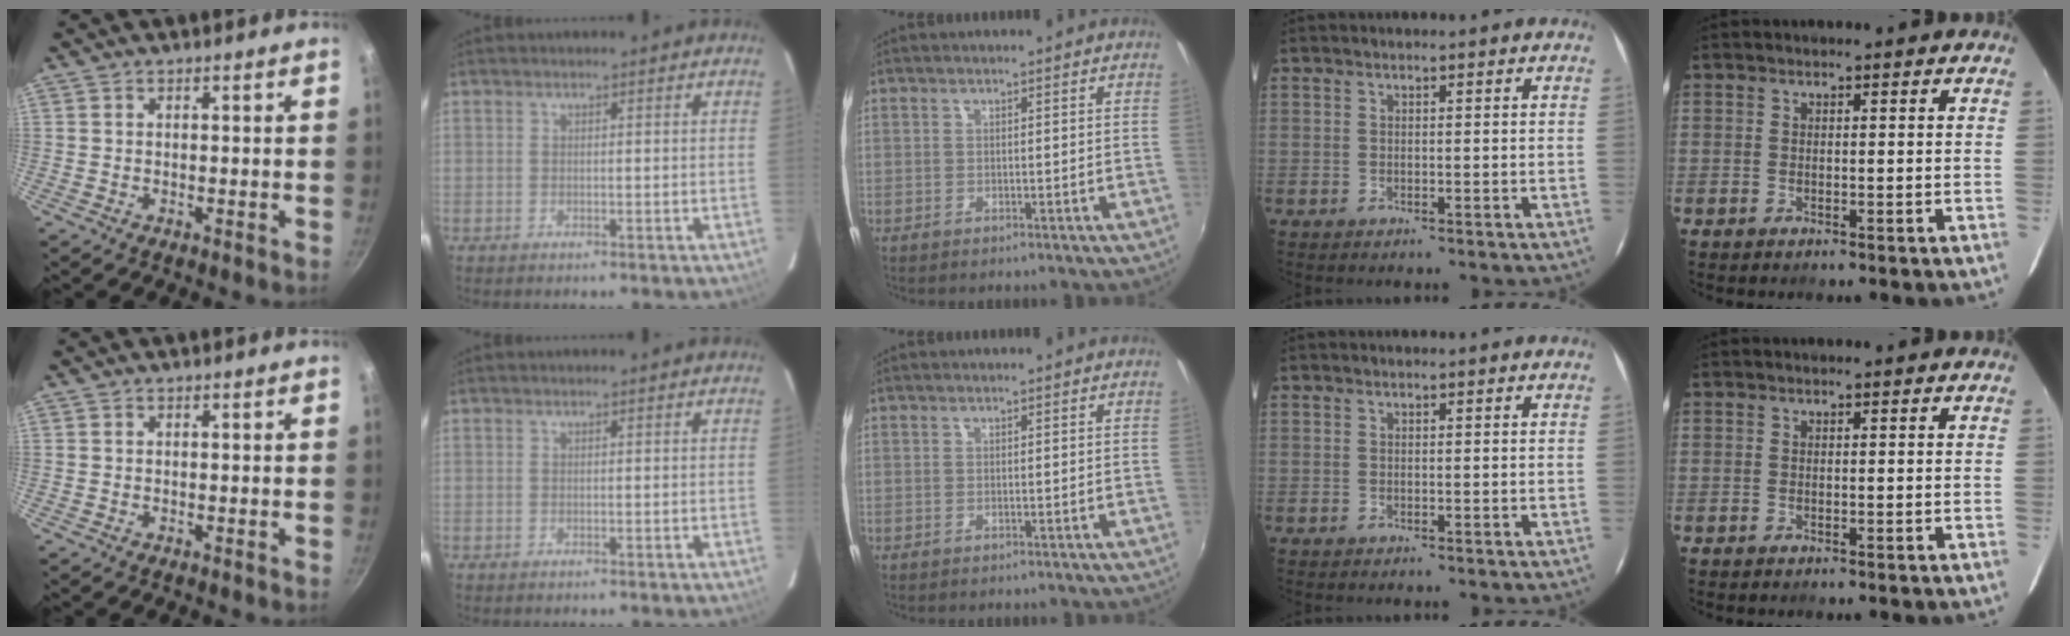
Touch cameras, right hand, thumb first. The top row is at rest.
{}